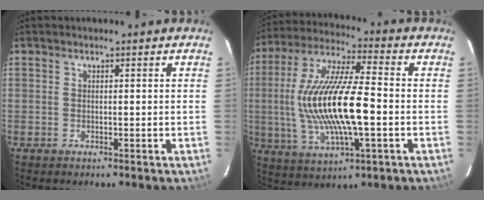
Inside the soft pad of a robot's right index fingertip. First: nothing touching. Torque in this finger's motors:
{"motor_torque": [1.49, -0.65, 1.05, 0.21]}